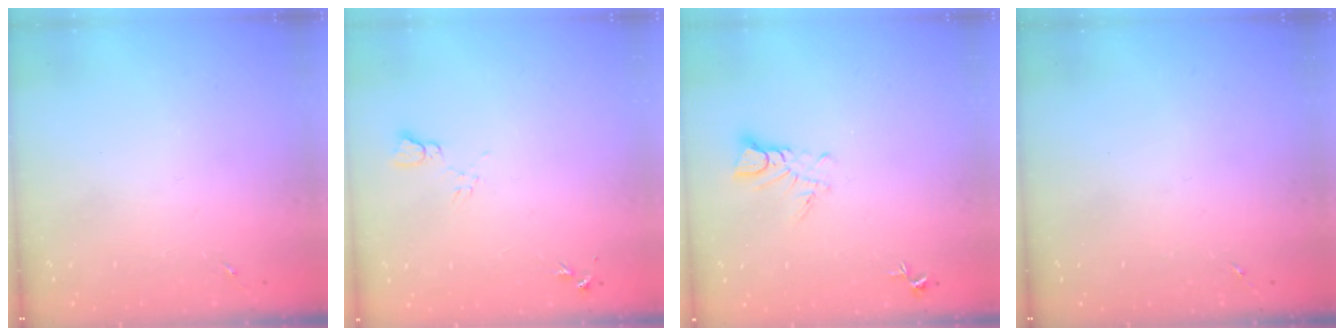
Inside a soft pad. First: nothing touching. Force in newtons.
{"total": 5.9, "press": 5.8, "slide": 0.6}
{"total": 5.0, "press": 5.0, "slide": 0.3}
{"total": 0.0}